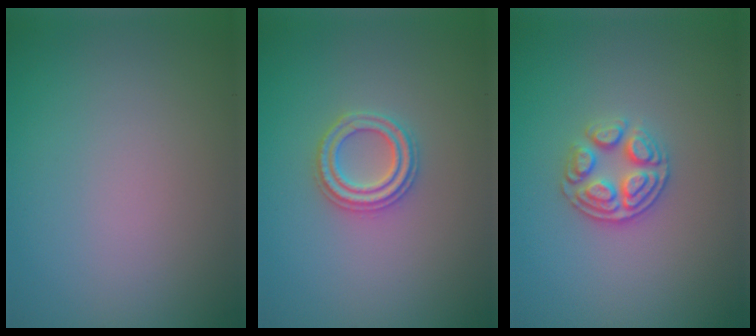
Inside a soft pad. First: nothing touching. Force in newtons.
{"total": 2.4, "press": 2.4, "slide": 0.4}
{"total": 3.3, "press": 2.9, "slide": 1.6}